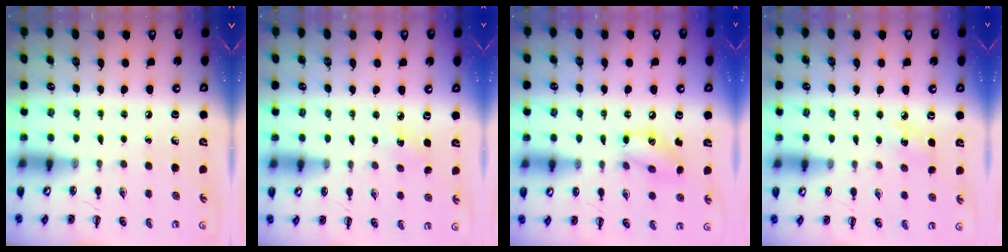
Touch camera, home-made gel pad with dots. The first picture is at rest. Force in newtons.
{"total": 3.7, "press": 3.5, "slide": 1.0}
{"total": 10.0, "press": 9.9, "slide": 1.1}
{"total": 5.0, "press": 4.8, "slide": 1.5}